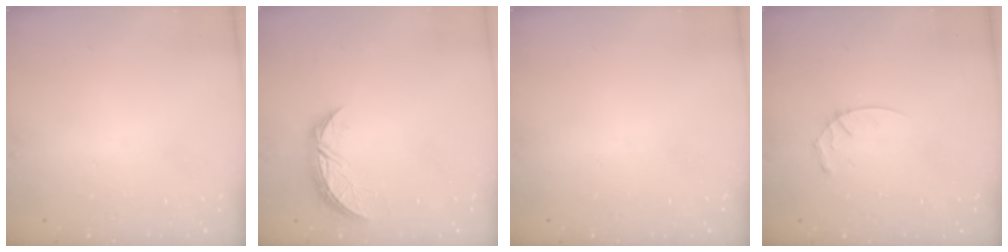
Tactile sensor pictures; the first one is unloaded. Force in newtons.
{"total": 7.3, "press": 7.3, "slide": 0.5}
{"total": 0.0}
{"total": 4.7, "press": 4.7, "slide": 0.4}